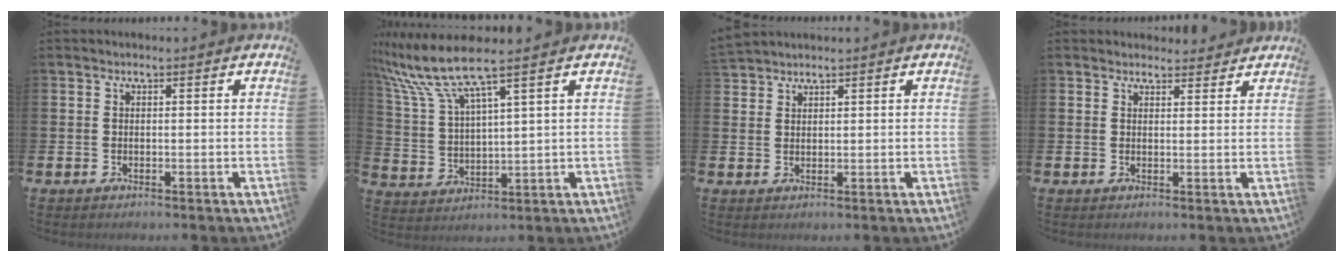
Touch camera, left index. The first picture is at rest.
{"total": 8.3, "force": [6.9, 0.7, 4.7], "torque": [-0.123, -0.025, 0.120]}
{"total": 2.0, "force": [2.0, 0.2, -0.3], "torque": [0.002, -0.003, 0.039]}
{"total": 2.3, "force": [2.2, 0.6, -0.2], "torque": [0.016, -0.013, 0.037]}